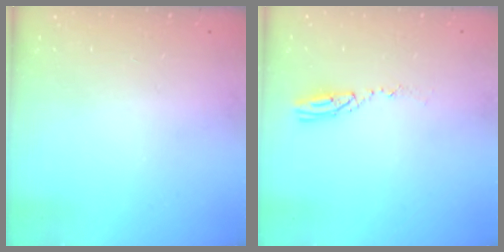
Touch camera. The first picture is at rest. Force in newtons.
{"total": 4.3, "press": 4.2, "slide": 0.5}